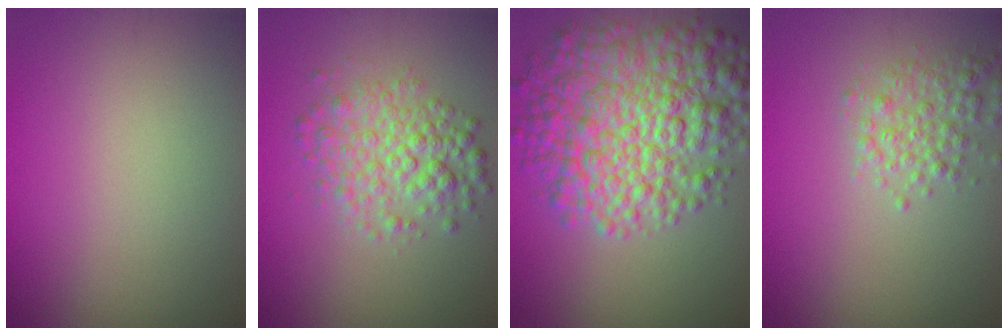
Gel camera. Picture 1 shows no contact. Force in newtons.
{"total": 4.1, "press": 4.1, "slide": 0.1}
{"total": 9.7, "press": 9.7, "slide": 0.3}
{"total": 2.7, "press": 2.7, "slide": 0.0}